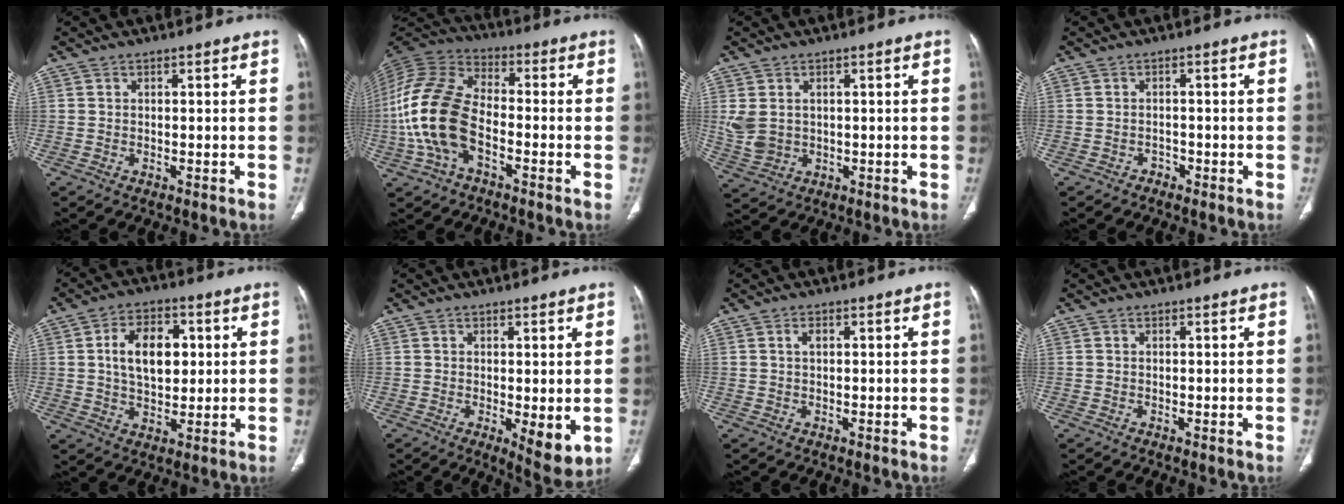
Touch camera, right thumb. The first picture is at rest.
{"total": 16.4, "force": [-4.1, 9.1, 13.0], "torque": [-0.283, 0.031, -0.081]}
{"total": 5.4, "force": [0.9, 4.1, 3.5], "torque": [-0.077, -0.002, 0.033]}
{"total": 1.2, "force": [-0.9, 0.8, 0.1], "torque": [-0.001, 0.005, -0.019]}
{"total": 11.4, "force": [2.2, 7.1, 8.6], "torque": [-0.119, 0.001, 0.038]}
{"total": 6.2, "force": [-0.7, 2.2, 5.8], "torque": [-0.079, -0.021, -0.004]}
{"total": 1.5, "force": [0.5, 0.8, 1.2], "torque": [-0.024, 0.004, 0.010]}
{"total": 0.0}